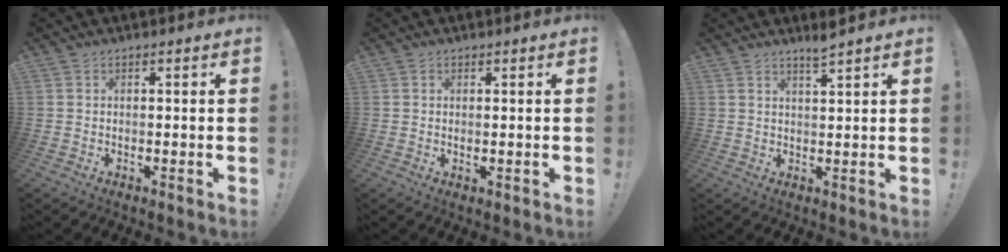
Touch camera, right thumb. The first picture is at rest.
{"total": 0.7, "force": [0.5, 0.3, 0.4], "torque": [-0.006, -0.001, 0.009]}
{"total": 3.5, "force": [3.0, -0.6, 1.8], "torque": [-0.024, -0.019, 0.047]}